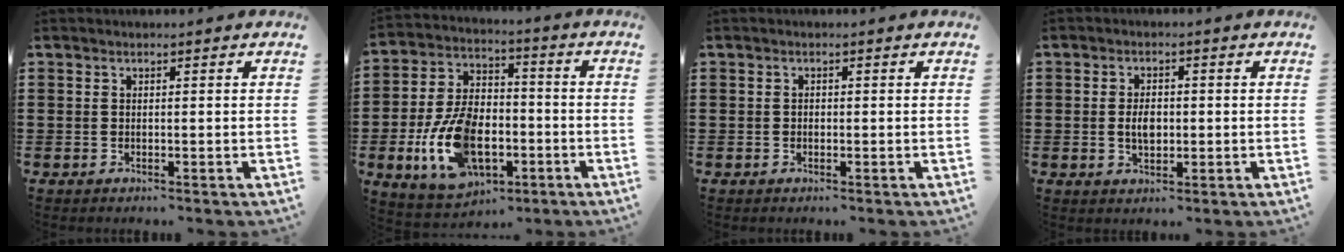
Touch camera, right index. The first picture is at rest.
{"total": 13.2, "force": [-3.9, 8.3, 9.5], "torque": [-0.217, 0.008, -0.068]}
{"total": 0.5, "force": [-0.2, 0.4, 0.3], "torque": [-0.009, 0.001, -0.003]}
{"total": 3.6, "force": [-0.2, 2.0, 3.0], "torque": [-0.049, 0.002, -0.005]}